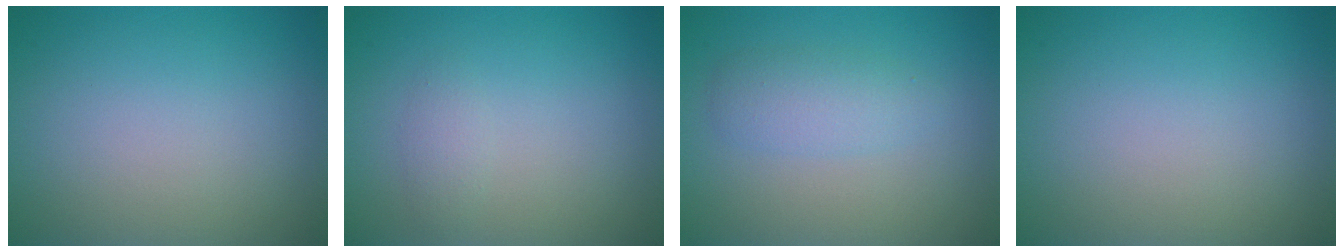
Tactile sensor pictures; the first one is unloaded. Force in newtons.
{"total": 1.0, "press": 1.0, "slide": 0.1}
{"total": 2.4, "press": 2.4, "slide": 0.1}
{"total": 0.0}